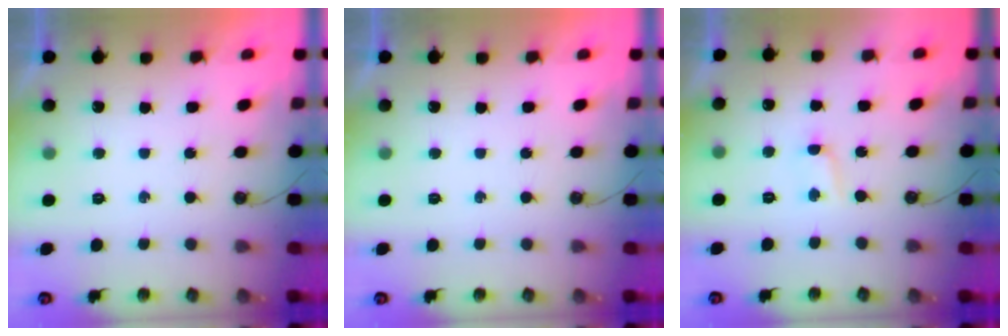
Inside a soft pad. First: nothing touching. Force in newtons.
{"total": 0.0}
{"total": 1.6, "press": 1.5, "slide": 0.2}